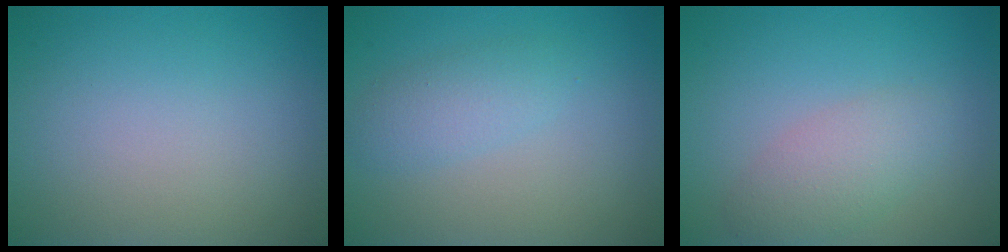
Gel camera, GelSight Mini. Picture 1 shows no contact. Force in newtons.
{"total": 2.2, "press": 2.2, "slide": 0.1}
{"total": 3.0, "press": 3.0, "slide": 0.1}